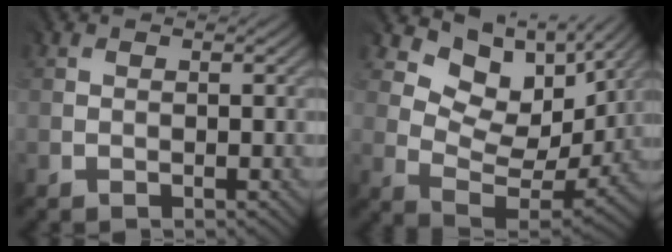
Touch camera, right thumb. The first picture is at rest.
{"total": 9.6, "force": [5.3, 5.8, 5.5], "torque": [-0.109, -0.017, 0.097]}